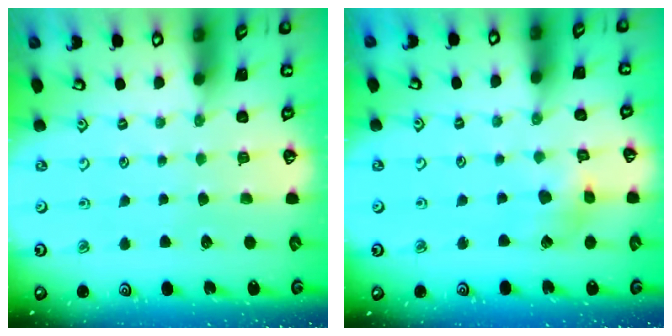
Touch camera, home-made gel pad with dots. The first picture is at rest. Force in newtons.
{"total": 4.6, "press": 4.6, "slide": 0.4}